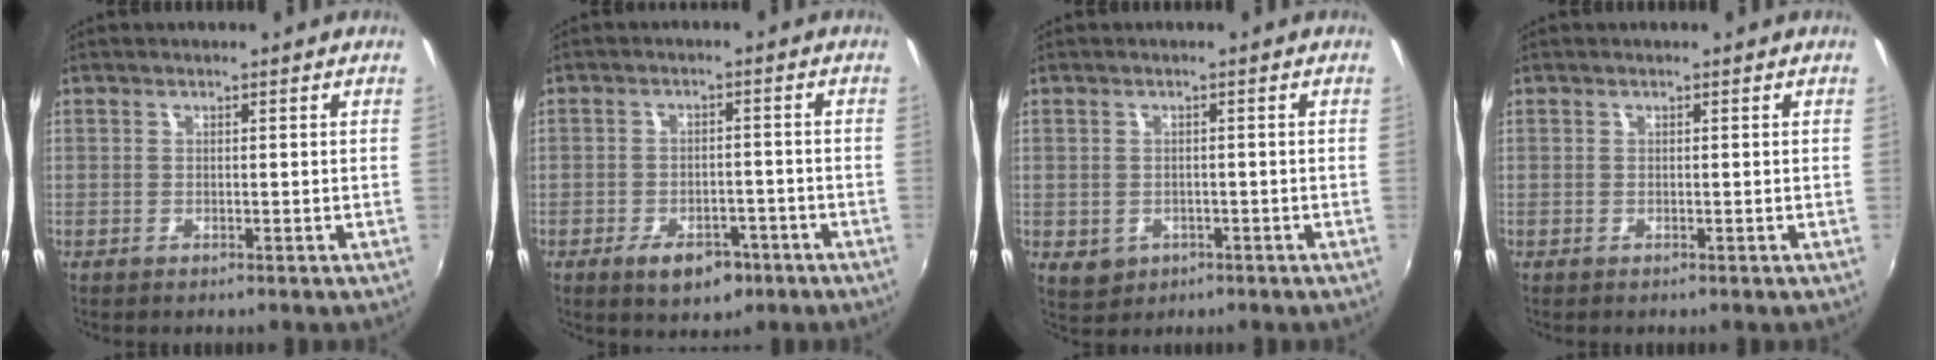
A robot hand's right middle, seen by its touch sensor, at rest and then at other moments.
{"total": 7.1, "force": [-4.2, 4.1, 4.0], "torque": [-0.085, 0.001, -0.053]}
{"total": 3.8, "force": [-1.1, 3.2, 1.7], "torque": [-0.036, -0.003, -0.008]}
{"total": 0.0}